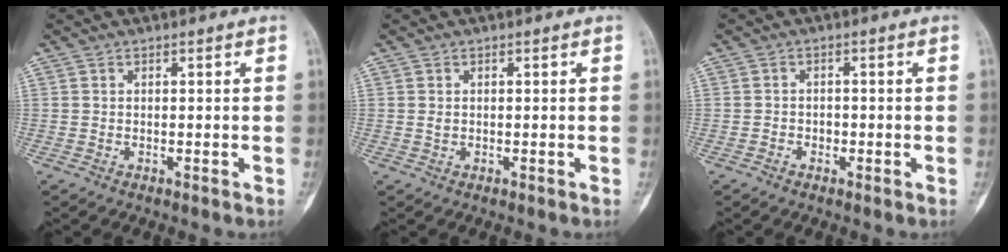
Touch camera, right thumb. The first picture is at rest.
{"total": 0.8, "force": [0.2, 0.6, 0.5], "torque": [-0.007, 0.003, 0.005]}
{"total": 1.4, "force": [-0.4, 1.2, 0.5], "torque": [0.002, 0.006, -0.008]}